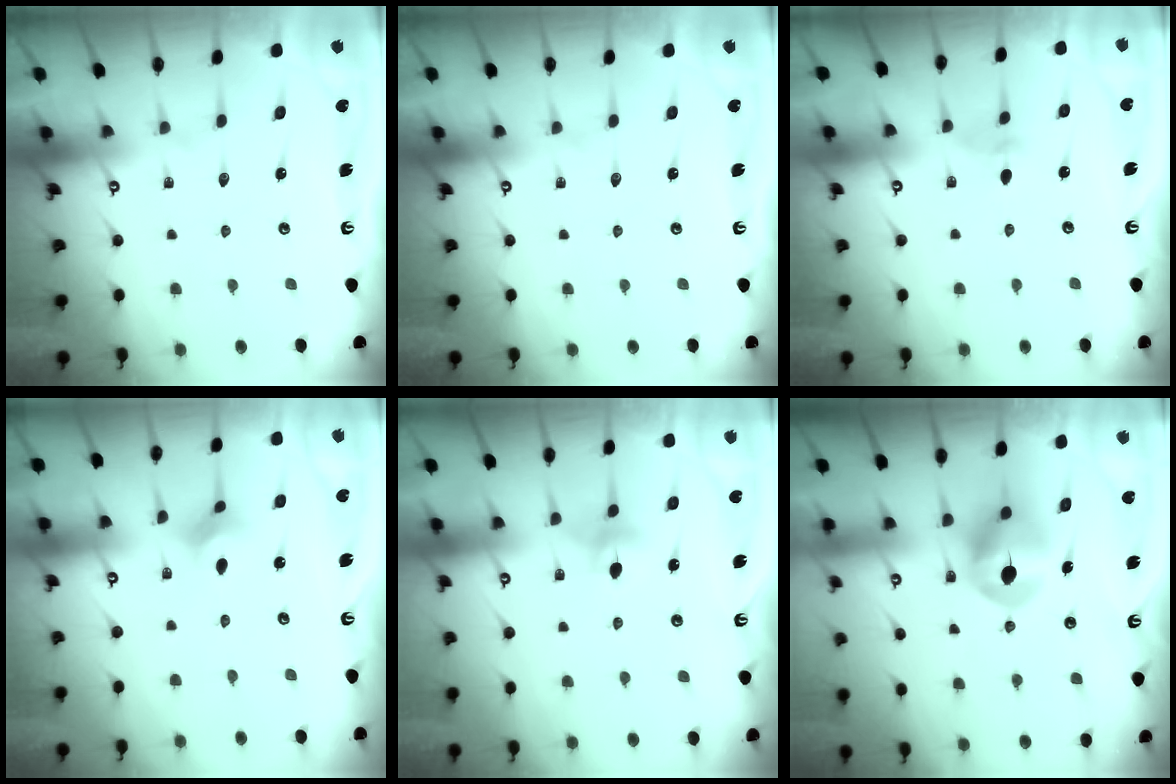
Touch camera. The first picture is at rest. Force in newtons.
{"total": 0.0}
{"total": 3.3, "press": 3.2, "slide": 0.7}
{"total": 2.7, "press": 2.6, "slide": 0.7}
{"total": 4.0, "press": 3.9, "slide": 0.8}
{"total": 9.2, "press": 9.2, "slide": 1.1}